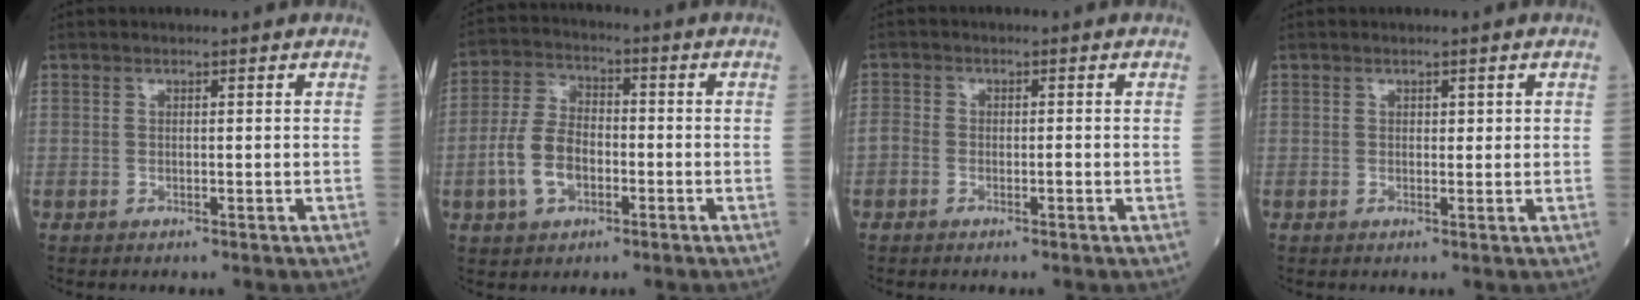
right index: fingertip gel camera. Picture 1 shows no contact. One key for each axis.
{"total": 8.1, "fx": -2.5, "fy": 4.8, "fz": 6.0, "tx": -0.142, "ty": 0.013, "tz": -0.050}
{"total": 2.0, "fx": -1.0, "fy": 1.1, "fz": 1.2, "tx": -0.020, "ty": 0.007, "tz": -0.017}
{"total": 0.9, "fx": 0.4, "fy": 0.6, "fz": 0.6, "tx": -0.004, "ty": 0.000, "tz": 0.004}